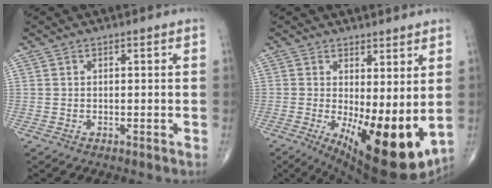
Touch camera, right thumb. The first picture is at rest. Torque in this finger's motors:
{"motor_torque": [2.04, 2.97, 1.12, -0.99, 0.54]}